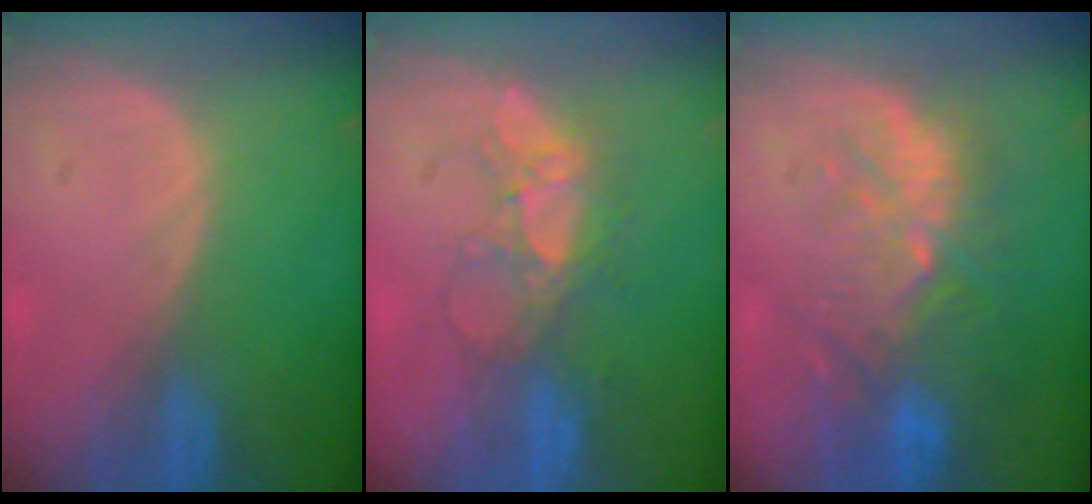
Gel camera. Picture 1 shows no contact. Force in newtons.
{"total": 6.0, "press": 5.8, "slide": 1.6}
{"total": 11.0, "press": 9.6, "slide": 5.3}